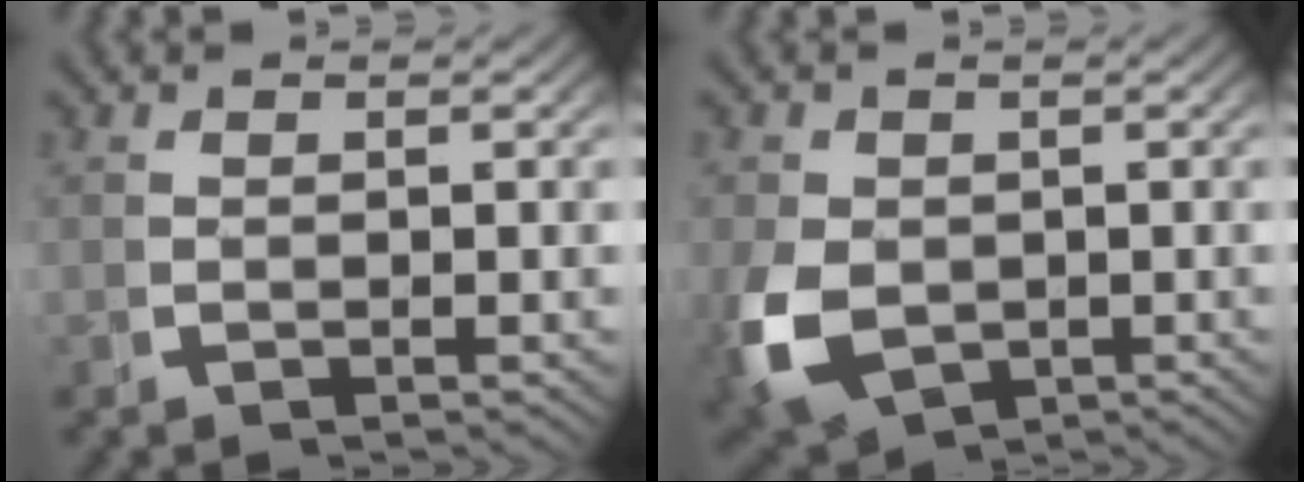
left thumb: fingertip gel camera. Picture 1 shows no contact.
{"total": 7.5, "force": [-2.2, 5.5, 4.5], "torque": [-0.120, -0.042, -0.017]}